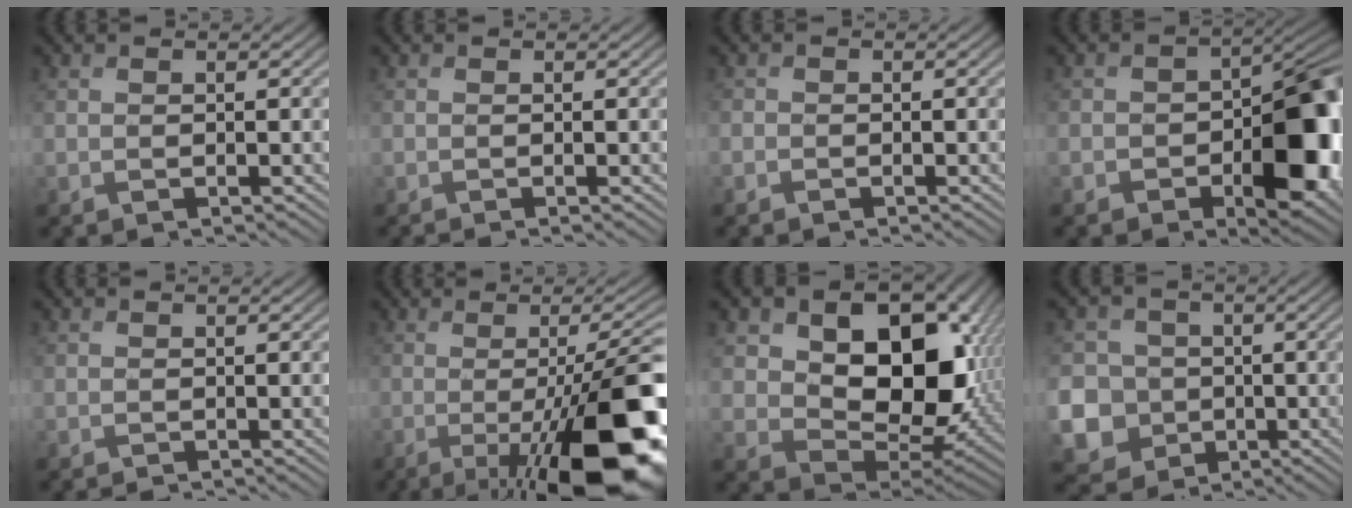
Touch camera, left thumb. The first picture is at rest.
{"total": 1.0, "force": [-0.6, 0.2, 0.7], "torque": [-0.010, -0.006, -0.014]}
{"total": 1.0, "force": [-0.7, 0.7, 0.2], "torque": [-0.003, -0.002, -0.018]}
{"total": 12.0, "force": [-3.2, 7.7, 8.6], "torque": [-0.097, -0.028, -0.045]}
{"total": 1.0, "force": [-1.0, 0.0, 0.2], "torque": [0.000, -0.003, -0.017]}
{"total": 18.2, "force": [-4.8, 5.7, 16.6], "torque": [-0.196, -0.020, -0.065]}
{"total": 15.9, "force": [3.3, 10.8, 11.2], "torque": [-0.176, -0.012, 0.066]}
{"total": 14.2, "force": [-3.2, 13.3, 3.7], "torque": [-0.159, -0.040, -0.074]}